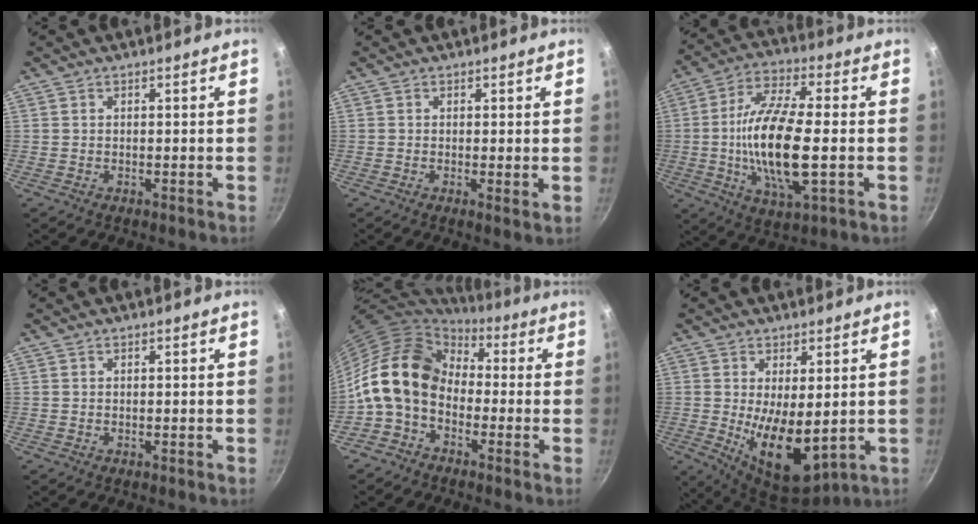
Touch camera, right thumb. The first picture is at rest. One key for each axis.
{"total": 1.3, "fx": 0.2, "fy": 0.3, "fz": 1.3, "tx": -0.021, "ty": -0.011, "tz": -0.001}
{"total": 17.5, "fx": -1.8, "fy": 6.0, "fz": 16.4, "tx": -0.315, "ty": 0.010, "tz": -0.043}
{"total": 0.0}
{"total": 14.7, "fx": -1.2, "fy": 10.9, "fz": 9.7, "tx": -0.159, "ty": 0.041, "tz": -0.044}
{"total": 12.1, "fx": -0.2, "fy": 5.6, "fz": 10.7, "tx": -0.158, "ty": -0.029, "tz": 0.014}